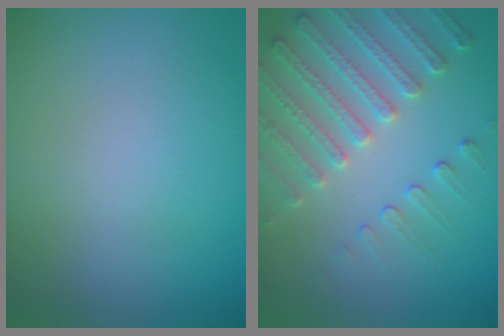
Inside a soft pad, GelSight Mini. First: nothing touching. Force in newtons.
{"total": 4.0, "press": 3.9, "slide": 0.2}